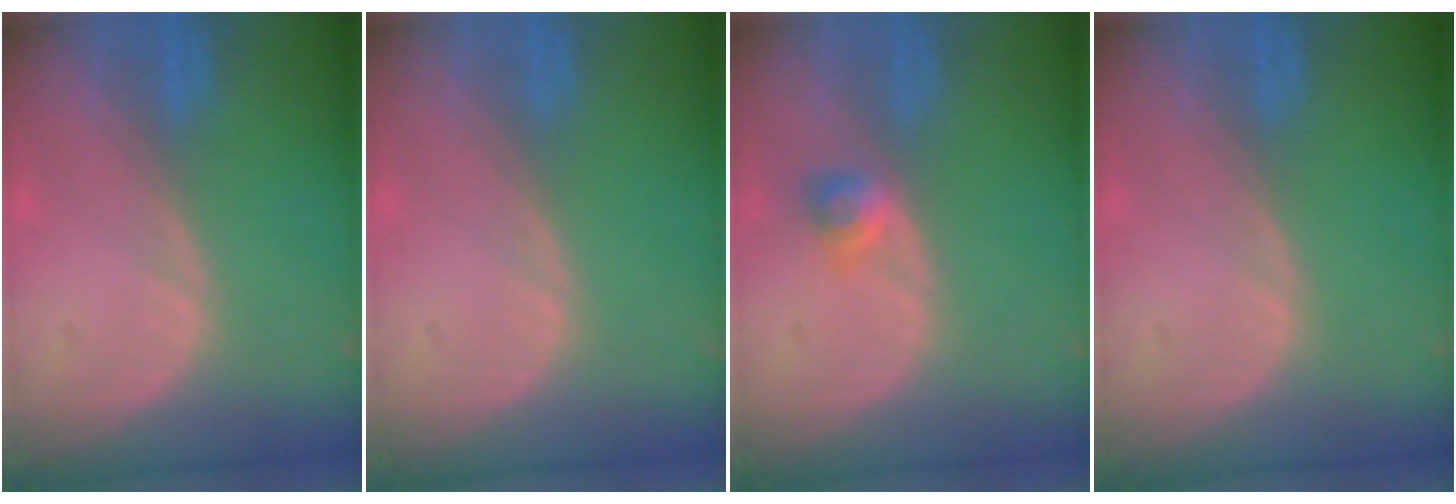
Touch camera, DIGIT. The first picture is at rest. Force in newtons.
{"total": 0.0}
{"total": 2.6, "press": 2.2, "slide": 1.4}
{"total": 0.0}